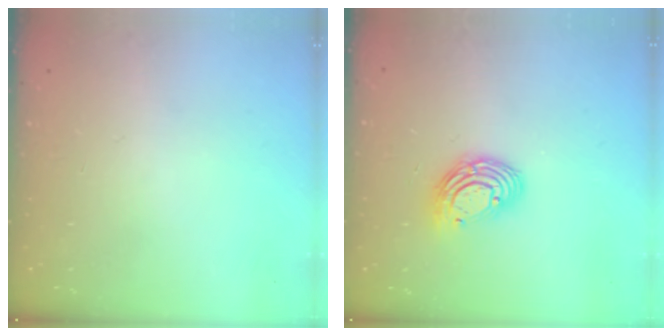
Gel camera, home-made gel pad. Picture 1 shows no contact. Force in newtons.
{"total": 10.3, "press": 10.3, "slide": 1.0}